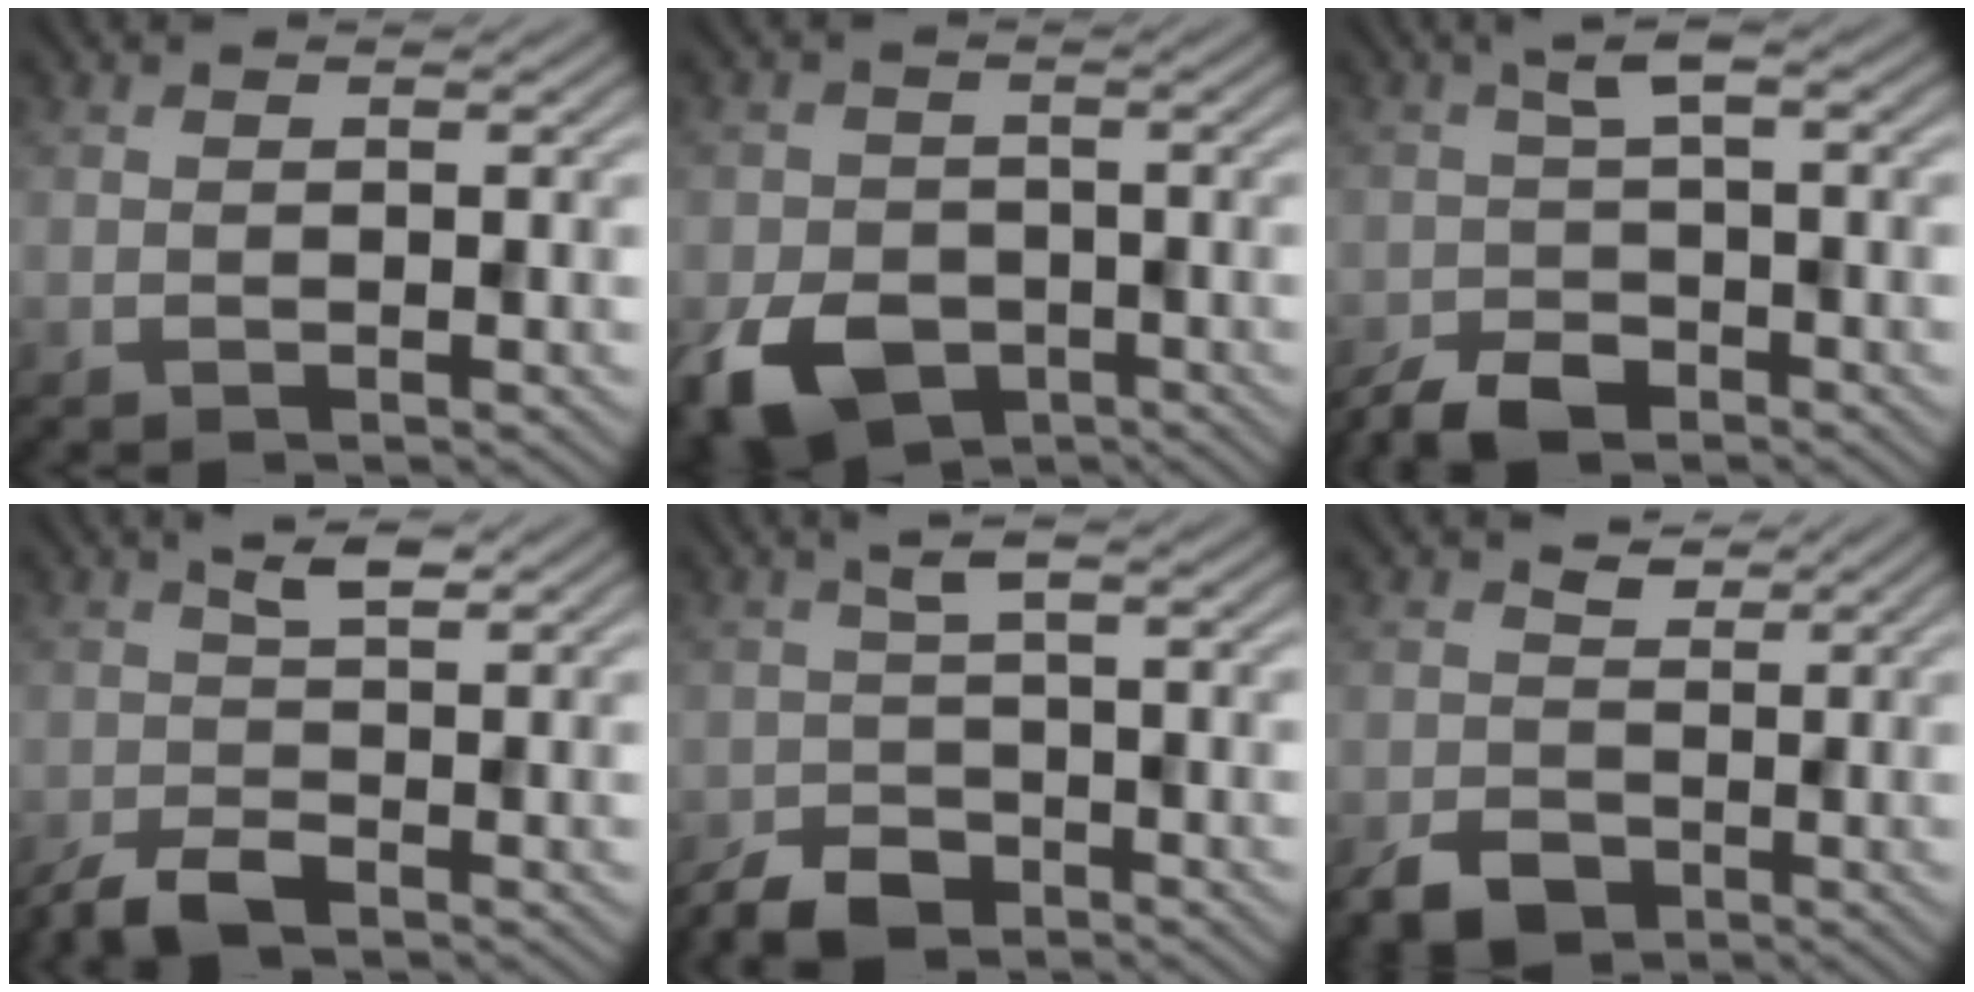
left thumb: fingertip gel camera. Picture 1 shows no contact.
{"total": 7.9, "force": [-3.7, 5.7, 4.1], "torque": [-0.095, -0.021, -0.072]}
{"total": 5.0, "force": [-2.8, 2.0, 3.6], "torque": [-0.075, -0.005, -0.059]}
{"total": 3.4, "force": [-1.4, 1.0, 2.9], "torque": [-0.061, 0.000, -0.033]}
{"total": 4.5, "force": [-2.9, 2.0, 2.8], "torque": [-0.058, -0.007, -0.057]}
{"total": 4.4, "force": [-1.0, 3.7, 2.2], "torque": [-0.049, -0.007, -0.024]}